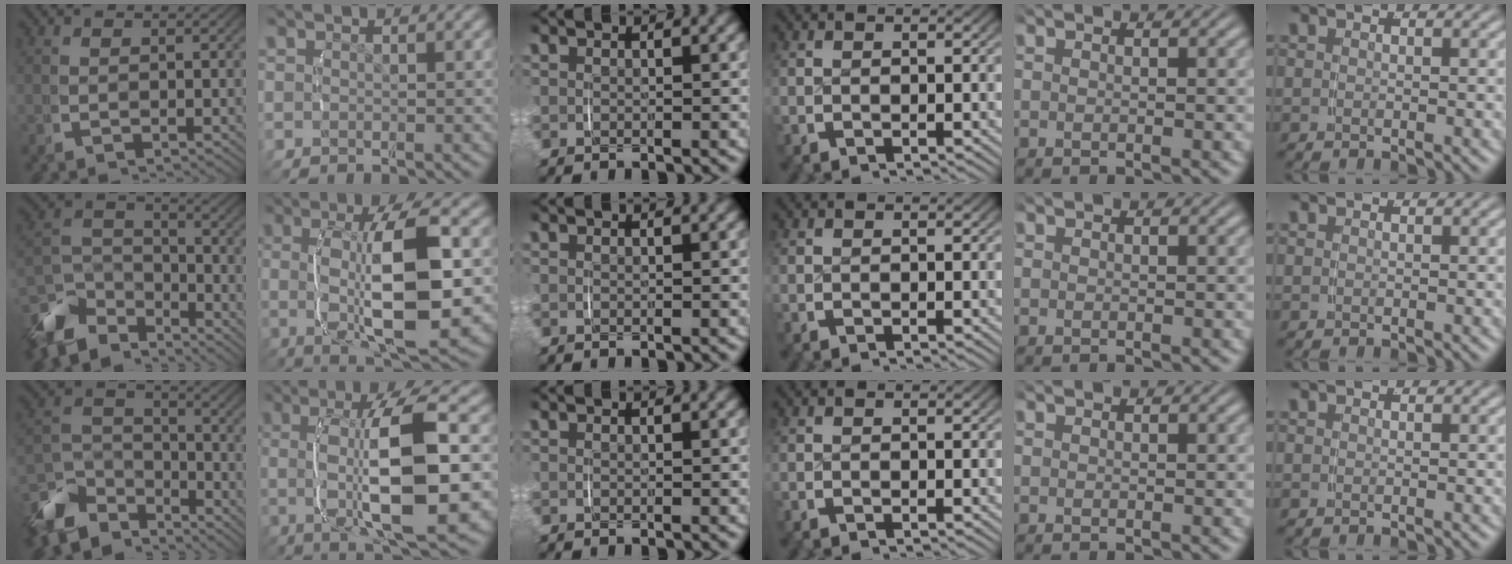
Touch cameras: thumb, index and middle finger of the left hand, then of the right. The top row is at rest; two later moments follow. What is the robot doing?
{"motion": "lift_and_place", "object": "jar lid"}